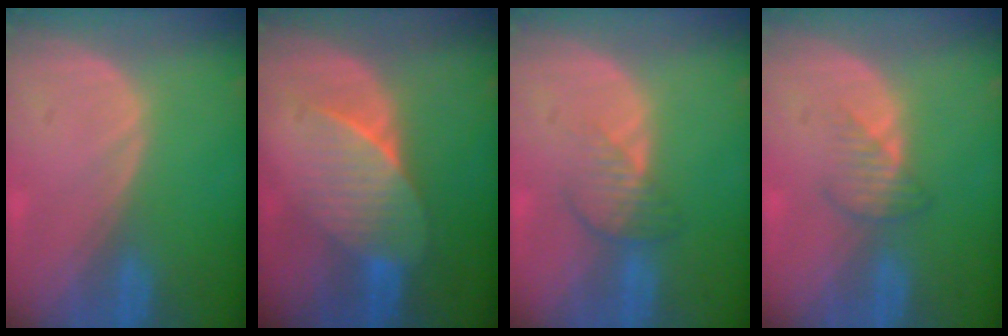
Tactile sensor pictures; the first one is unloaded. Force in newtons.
{"total": 7.2, "press": 6.7, "slide": 2.6}
{"total": 4.0, "press": 3.4, "slide": 2.1}
{"total": 2.8, "press": 2.7, "slide": 0.8}